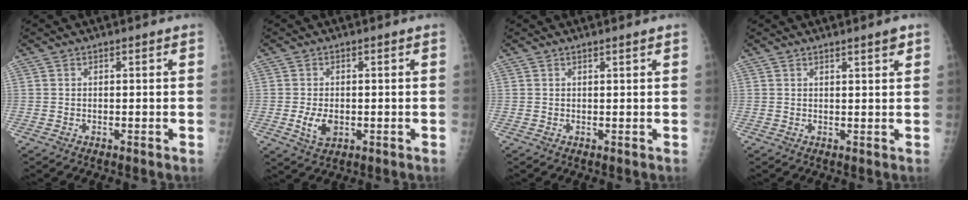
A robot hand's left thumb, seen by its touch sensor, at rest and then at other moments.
{"total": 4.4, "force": [-0.8, 2.9, 3.3], "torque": [-0.059, -0.005, -0.007]}
{"total": 0.8, "force": [0.6, 0.0, 0.4], "torque": [-0.007, -0.004, 0.012]}
{"total": 2.2, "force": [1.6, 0.2, 1.5], "torque": [-0.019, -0.010, 0.023]}